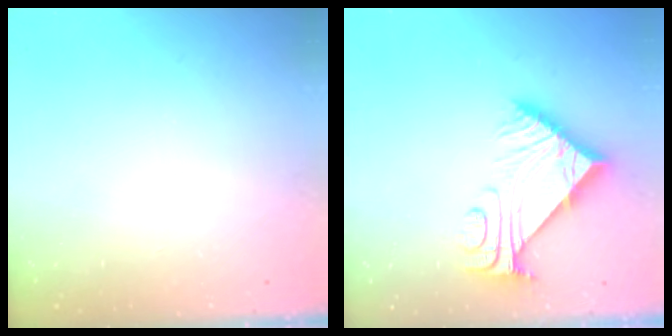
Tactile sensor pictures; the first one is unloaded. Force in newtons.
{"total": 9.0, "press": 8.9, "slide": 1.0}